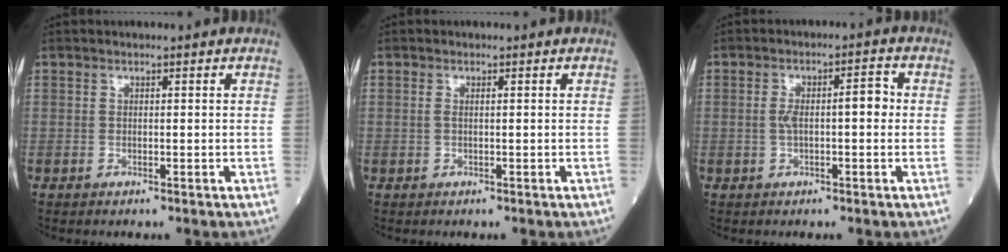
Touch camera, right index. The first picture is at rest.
{"total": 0.8, "force": [0.2, 0.2, 0.8], "torque": [-0.023, 0.002, 0.003]}
{"total": 5.3, "force": [0.1, 1.6, 5.0], "torque": [-0.093, 0.024, 0.003]}